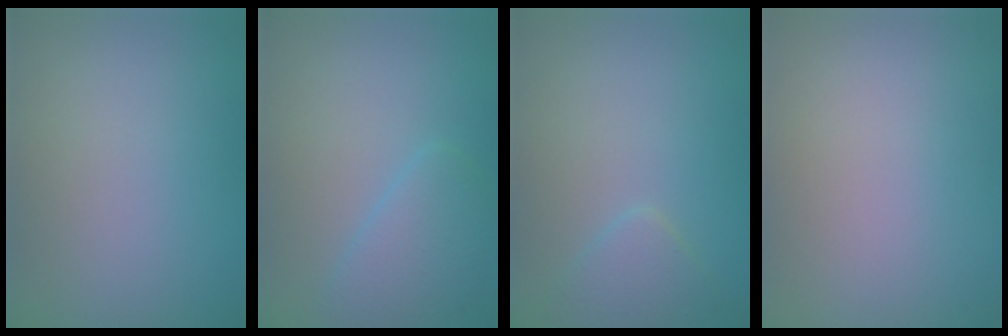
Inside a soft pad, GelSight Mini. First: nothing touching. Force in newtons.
{"total": 2.7, "press": 2.7, "slide": 0.2}
{"total": 1.7, "press": 1.7, "slide": 0.1}
{"total": 0.0}